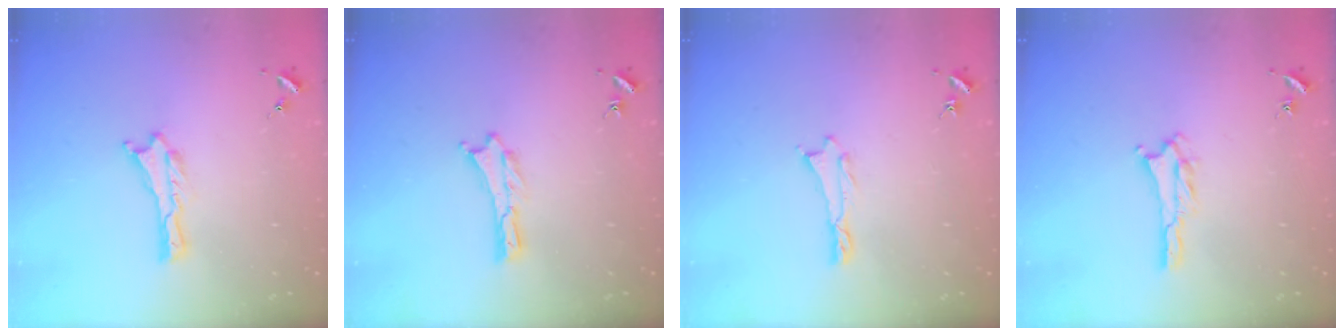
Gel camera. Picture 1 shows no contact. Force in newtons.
{"total": 0.0}
{"total": 0.5, "press": 0.5, "slide": 0.2}
{"total": 2.1, "press": 2.1, "slide": 0.3}